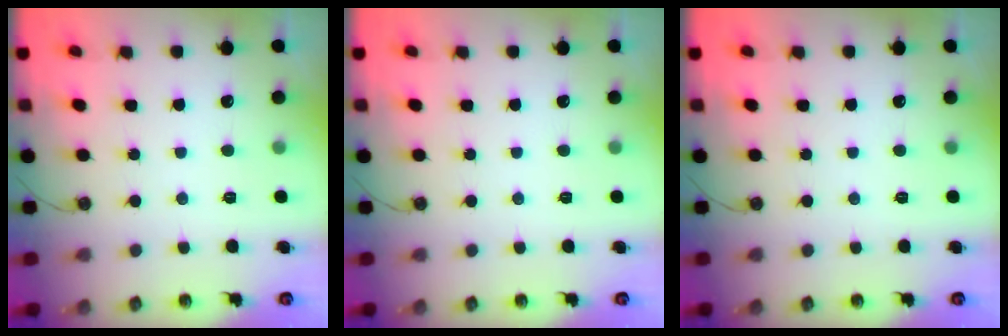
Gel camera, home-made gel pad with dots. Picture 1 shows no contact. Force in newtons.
{"total": 0.0}
{"total": 0.0}